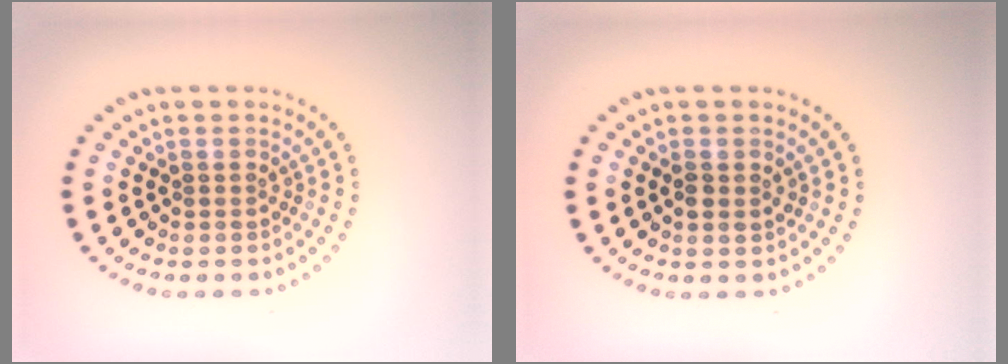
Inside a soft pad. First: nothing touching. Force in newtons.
{"total": 1.4, "press": 1.3, "slide": 0.3}